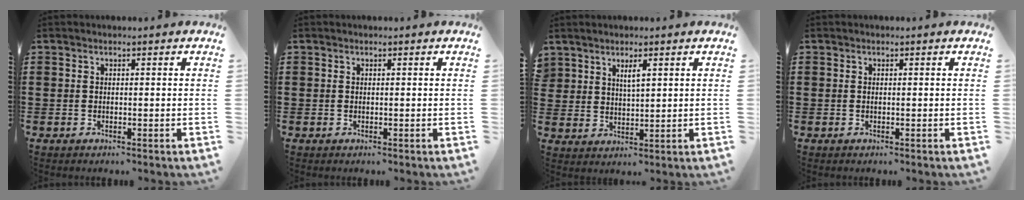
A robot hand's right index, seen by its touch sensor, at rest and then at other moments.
{"total": 0.0}
{"total": 2.8, "force": [2.0, 1.1, 1.6], "torque": [-0.035, 0.002, 0.038]}
{"total": 0.0}